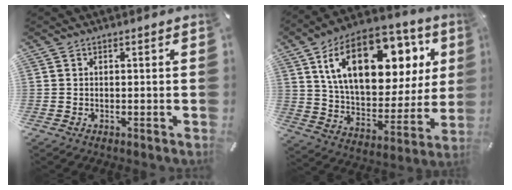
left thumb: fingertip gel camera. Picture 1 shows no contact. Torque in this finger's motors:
{"motor_torque": [2.50, 2.51, 1.85, -0.92, 0.42]}